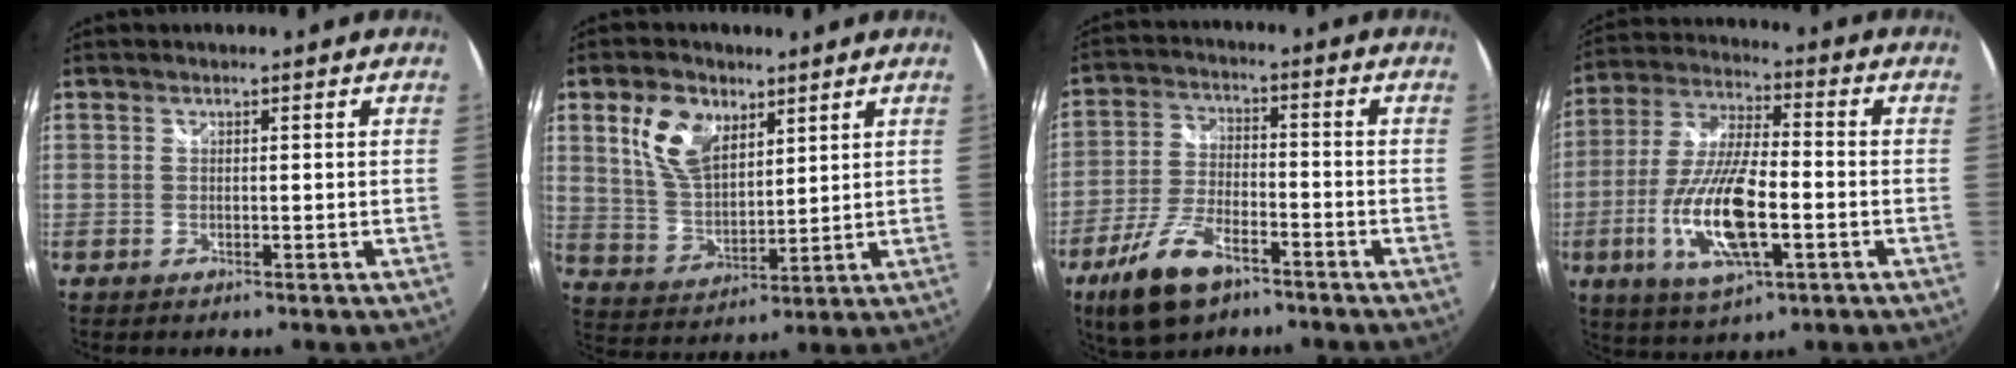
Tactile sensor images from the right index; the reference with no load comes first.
{"total": 10.6, "force": [5.1, 6.2, 6.9], "torque": [-0.139, 0.014, 0.107]}
{"total": 12.1, "force": [-7.6, 5.0, 7.9], "torque": [-0.177, -0.014, -0.141]}
{"total": 16.5, "force": [-4.9, 5.3, 14.8], "torque": [-0.310, -0.014, -0.091]}